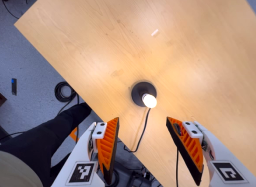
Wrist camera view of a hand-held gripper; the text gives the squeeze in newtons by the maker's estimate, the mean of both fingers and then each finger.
{"total": 0.0}